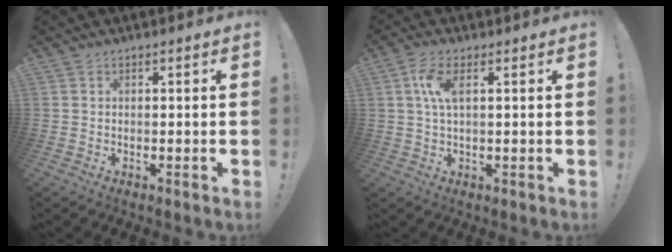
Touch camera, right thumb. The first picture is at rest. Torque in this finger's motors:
{"motor_torque": [0.00, 0.12, 0.45, 0.12, 0.00]}